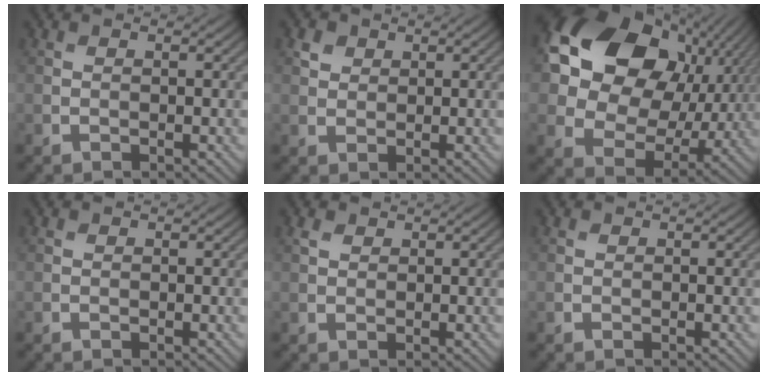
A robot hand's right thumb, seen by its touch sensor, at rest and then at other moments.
{"total": 1.6, "force": [1.0, 1.2, 0.5], "torque": [-0.014, -0.001, 0.019]}
{"total": 18.6, "force": [6.3, 13.6, 11.0], "torque": [-0.231, 0.023, 0.122]}
{"total": 0.0}
{"total": 1.2, "force": [0.8, 0.7, 0.5], "torque": [-0.014, 0.000, 0.016]}
{"total": 0.0}